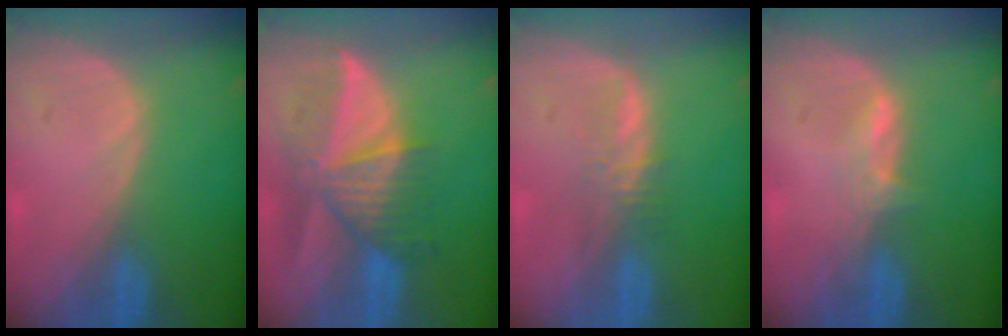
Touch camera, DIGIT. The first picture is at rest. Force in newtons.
{"total": 9.2, "press": 8.3, "slide": 4.0}
{"total": 2.4, "press": 2.4, "slide": 0.2}
{"total": 2.1, "press": 2.0, "slide": 0.4}